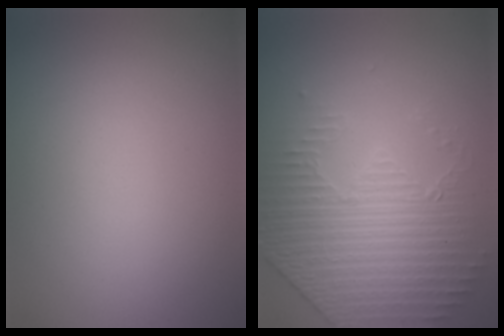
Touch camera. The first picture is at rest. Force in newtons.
{"total": 4.4, "press": 3.6, "slide": 2.5}